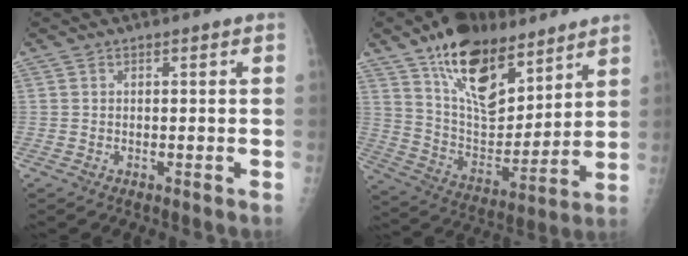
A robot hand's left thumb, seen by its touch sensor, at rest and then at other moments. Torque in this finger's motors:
{"motor_torque": [2.48, 1.06, 1.71, -1.04, 0.15]}